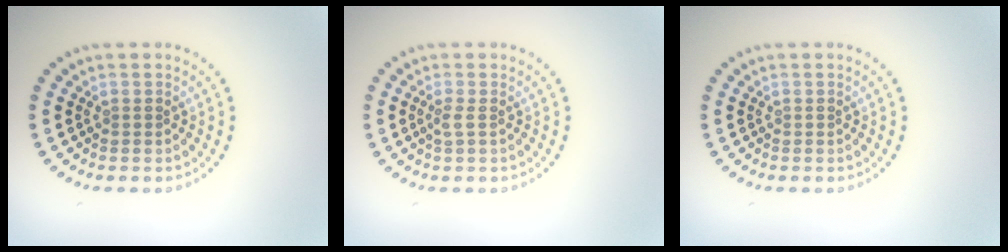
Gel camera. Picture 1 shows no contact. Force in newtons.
{"total": 0.9, "press": 0.6, "slide": 0.7}
{"total": 0.0}